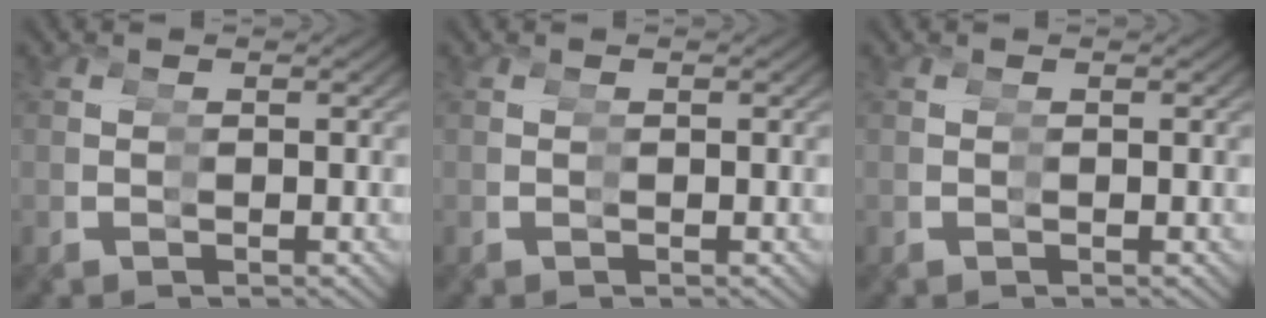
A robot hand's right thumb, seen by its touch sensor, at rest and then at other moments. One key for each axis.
{"total": 0.0}
{"total": 0.0}